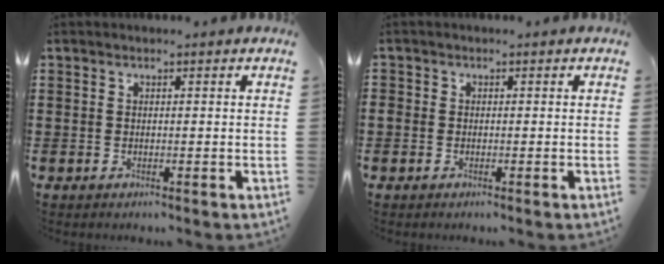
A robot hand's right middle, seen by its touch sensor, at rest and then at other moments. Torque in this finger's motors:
{"motor_torque": [0.33, -0.08, 0.00, 0.00]}